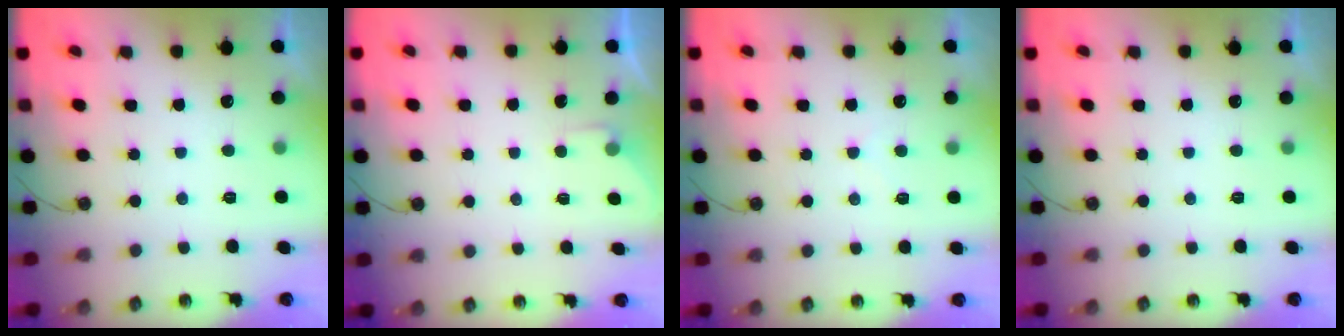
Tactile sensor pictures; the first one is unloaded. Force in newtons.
{"total": 2.9, "press": 2.8, "slide": 0.4}
{"total": 3.9, "press": 3.9, "slide": 0.5}
{"total": 0.0}